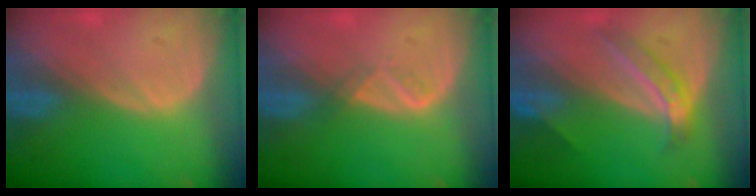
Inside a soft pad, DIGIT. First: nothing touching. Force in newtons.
{"total": 1.6, "press": 1.5, "slide": 0.7}
{"total": 5.2, "press": 4.8, "slide": 2.2}